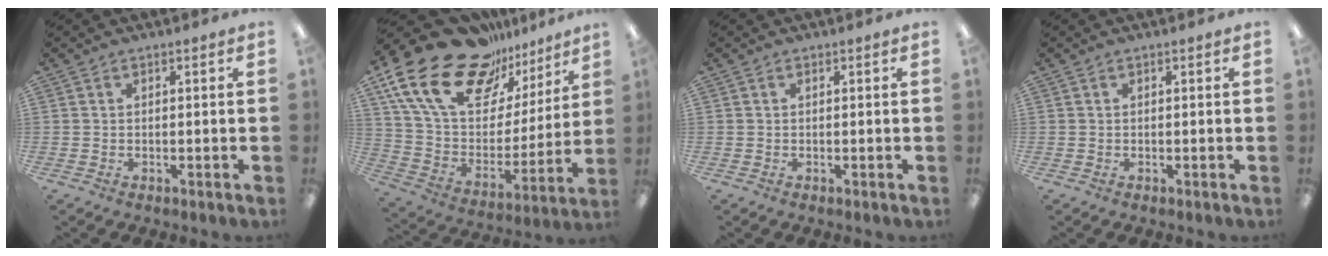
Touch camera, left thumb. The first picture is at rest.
{"total": 24.3, "force": [16.5, 12.6, 12.6], "torque": [-0.239, -0.100, 0.300]}
{"total": 0.0}
{"total": 0.0}